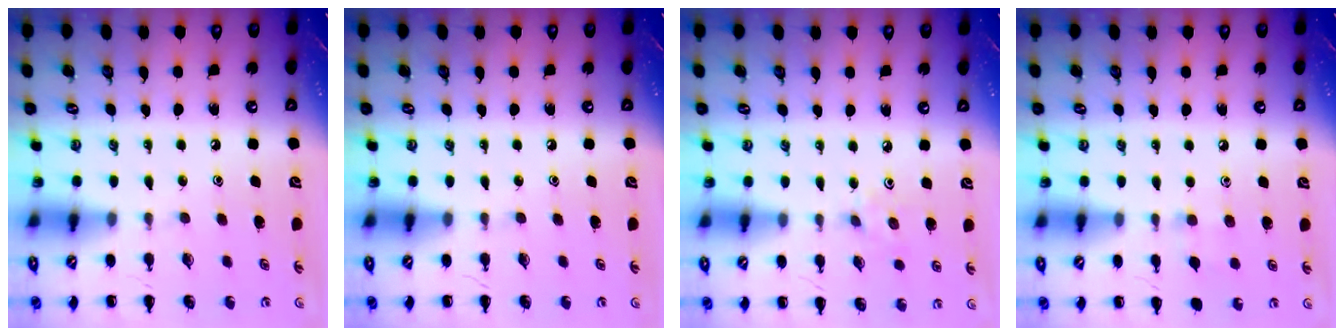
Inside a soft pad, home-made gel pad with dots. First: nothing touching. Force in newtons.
{"total": 0.0}
{"total": 2.5, "press": 2.3, "slide": 0.9}
{"total": 4.7, "press": 4.3, "slide": 1.9}